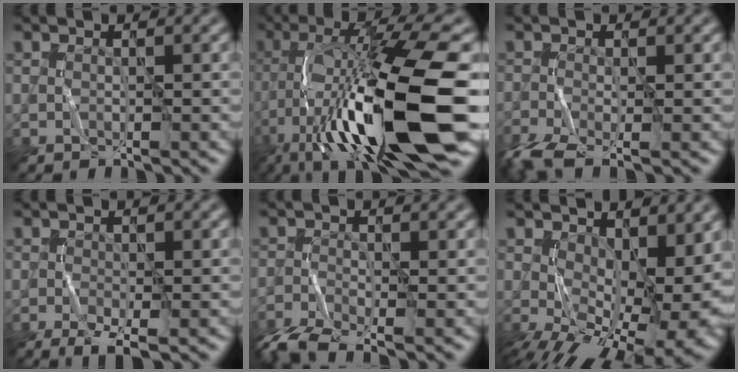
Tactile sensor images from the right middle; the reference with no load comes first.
{"total": 16.1, "force": [-6.0, 3.3, 14.6], "torque": [-0.256, 0.016, -0.088]}
{"total": 4.2, "force": [-2.5, 1.3, 3.1], "torque": [-0.076, -0.013, -0.048]}
{"total": 3.0, "force": [-1.6, 0.6, 2.5], "torque": [-0.050, -0.009, -0.025]}
{"total": 5.0, "force": [-3.7, 1.3, 3.1], "torque": [-0.065, -0.013, -0.075]}
{"total": 13.1, "force": [-0.7, 6.6, 11.3], "torque": [-0.163, -0.016, 0.015]}